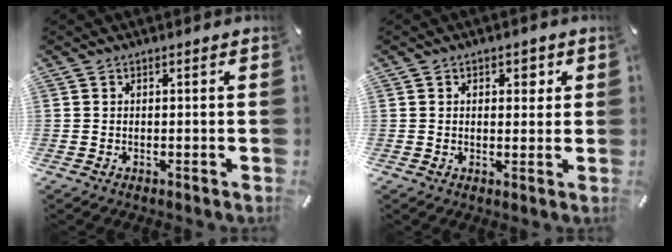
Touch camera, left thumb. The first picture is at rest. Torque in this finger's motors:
{"motor_torque": [0.28, -0.33, 0.10, 0.14, -0.08]}